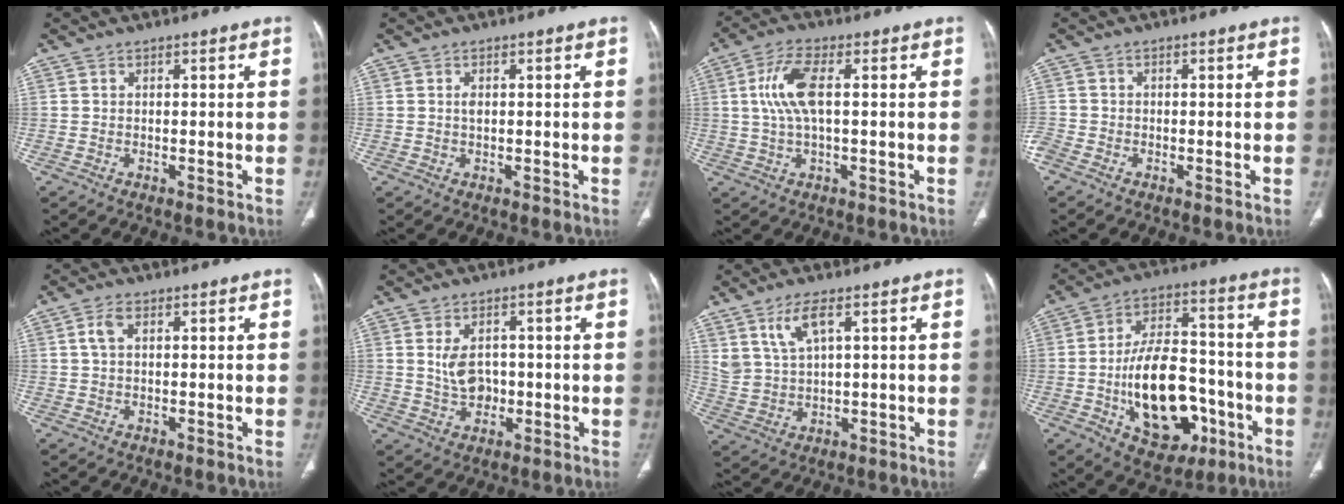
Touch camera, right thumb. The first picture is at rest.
{"total": 1.2, "force": [0.3, 0.6, 1.0], "torque": [-0.018, 0.002, 0.007]}
{"total": 8.1, "force": [1.1, 3.1, 7.4], "torque": [-0.174, 0.014, 0.022]}
{"total": 2.3, "force": [-1.4, 1.5, 1.0], "torque": [-0.032, 0.002, -0.029]}
{"total": 2.8, "force": [1.0, 1.5, 2.2], "torque": [-0.050, 0.010, 0.023]}
{"total": 8.9, "force": [1.1, 6.0, 6.5], "torque": [-0.101, -0.008, 0.039]}
{"total": 6.7, "force": [3.5, 2.6, 5.1], "torque": [-0.104, -0.017, 0.081]}
{"total": 20.7, "force": [-5.7, 12.3, 15.6], "torque": [-0.216, 0.039, -0.075]}